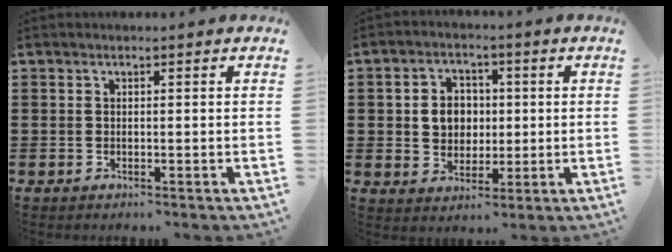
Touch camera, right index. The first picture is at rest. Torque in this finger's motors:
{"motor_torque": [0.24, 0.08, 0.24, 0.09]}